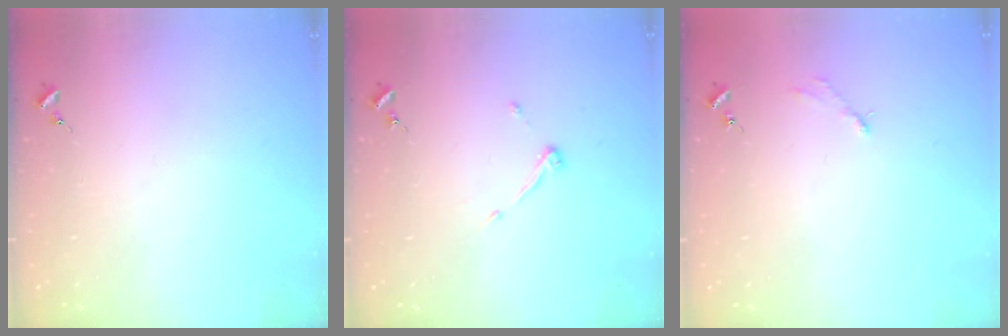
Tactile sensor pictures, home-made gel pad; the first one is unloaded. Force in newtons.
{"total": 3.9, "press": 3.9, "slide": 0.6}
{"total": 2.9, "press": 2.9, "slide": 0.4}